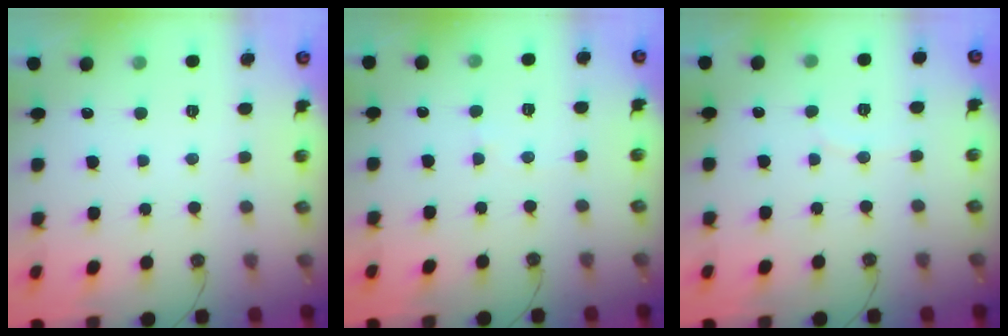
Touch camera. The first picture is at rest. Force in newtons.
{"total": 5.0, "press": 5.0, "slide": 0.6}
{"total": 2.3, "press": 2.3, "slide": 0.2}